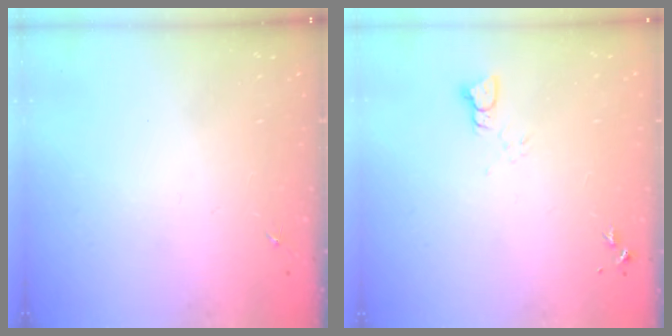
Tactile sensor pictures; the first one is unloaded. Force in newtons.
{"total": 2.2, "press": 2.2, "slide": 0.2}